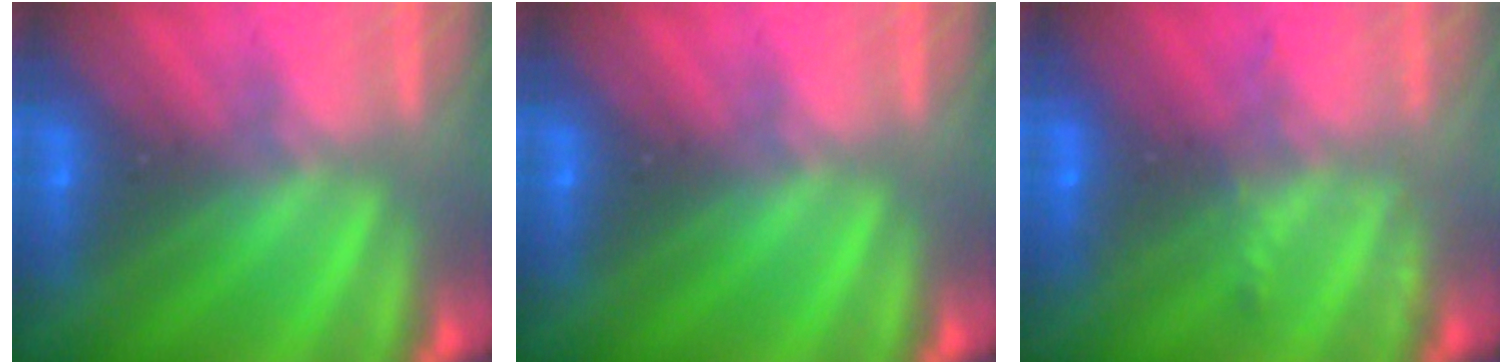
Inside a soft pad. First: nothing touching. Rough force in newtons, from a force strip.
{"total": 0.0}
{"total": 2.3}